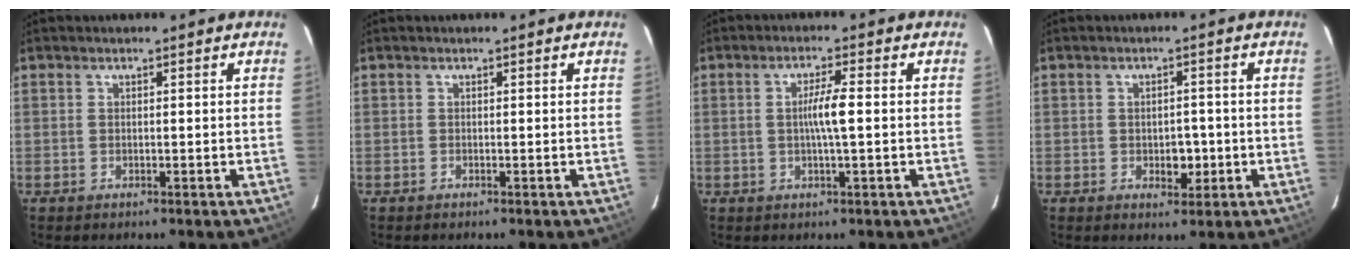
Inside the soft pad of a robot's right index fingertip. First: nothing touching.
{"total": 0.0}
{"total": 4.1, "force": [-0.1, -0.1, 4.1], "torque": [-0.074, -0.001, -0.002]}
{"total": 3.1, "force": [-0.8, 1.9, 2.3], "torque": [-0.028, 0.003, -0.004]}